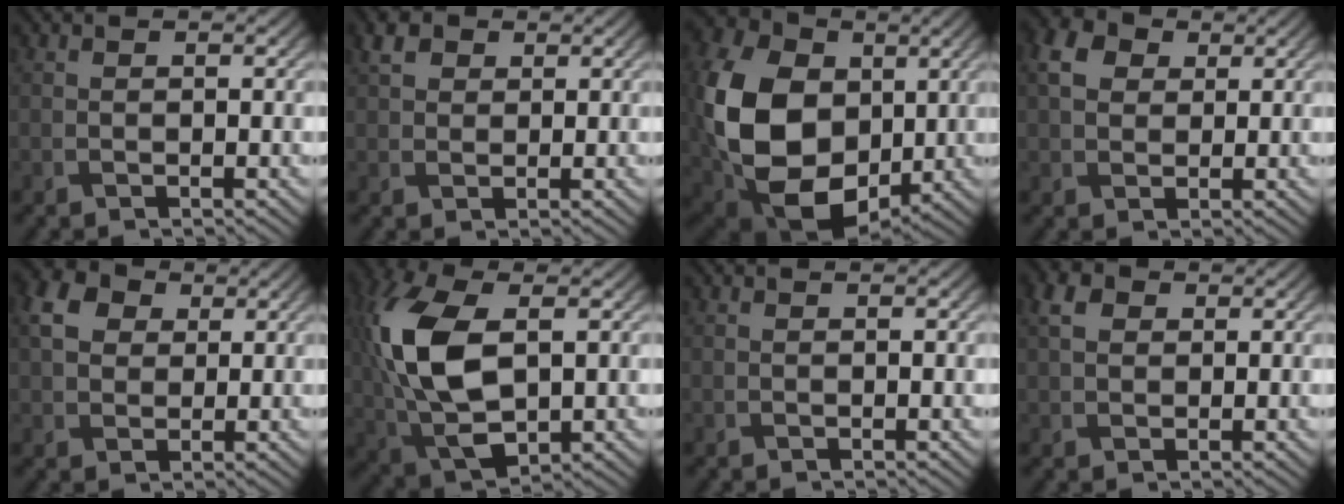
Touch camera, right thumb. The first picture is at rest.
{"total": 2.9, "force": [1.4, 2.1, 1.3], "torque": [-0.031, 0.005, 0.024]}
{"total": 18.4, "force": [0.0, 13.6, 12.4], "torque": [-0.298, -0.022, 0.008]}
{"total": 4.8, "force": [1.5, 3.7, 2.6], "torque": [-0.073, 0.011, 0.025]}
{"total": 5.7, "force": [1.9, 4.4, 3.1], "torque": [-0.085, 0.012, 0.029]}
{"total": 14.0, "force": [1.7, 7.7, 11.6], "torque": [-0.298, 0.005, 0.035]}
{"total": 0.0}
{"total": 3.1, "force": [1.0, 2.3, 1.8], "torque": [-0.045, 0.007, 0.013]}